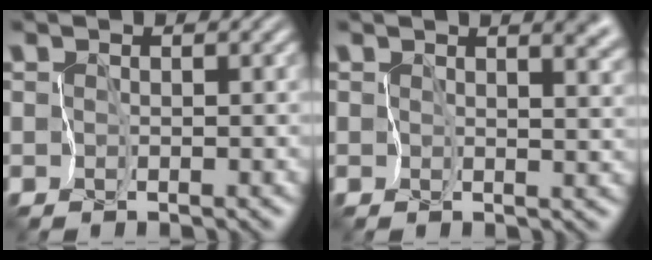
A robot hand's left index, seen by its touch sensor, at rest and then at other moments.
{"total": 4.4, "force": [1.9, 2.3, 3.3], "torque": [-0.032, -0.001, 0.027]}